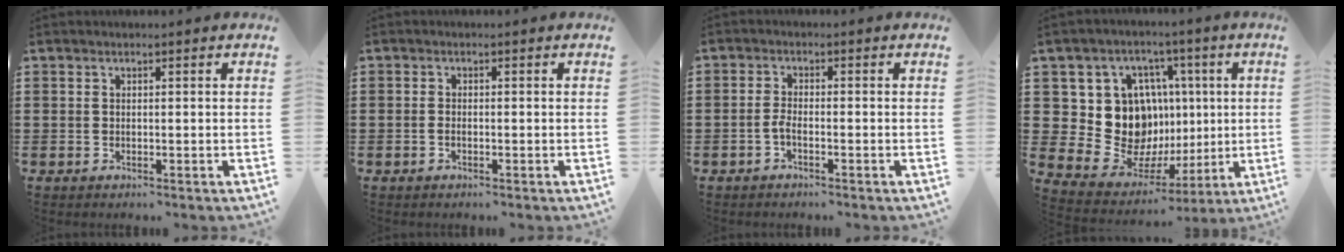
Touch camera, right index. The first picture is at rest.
{"total": 0.7, "force": [-0.4, 0.1, 0.6], "torque": [-0.015, -0.008, -0.006]}
{"total": 2.0, "force": [-1.0, 0.3, 1.7], "torque": [-0.040, -0.005, -0.021]}
{"total": 14.1, "force": [2.5, 12.4, 6.4], "torque": [-0.146, -0.013, 0.060]}